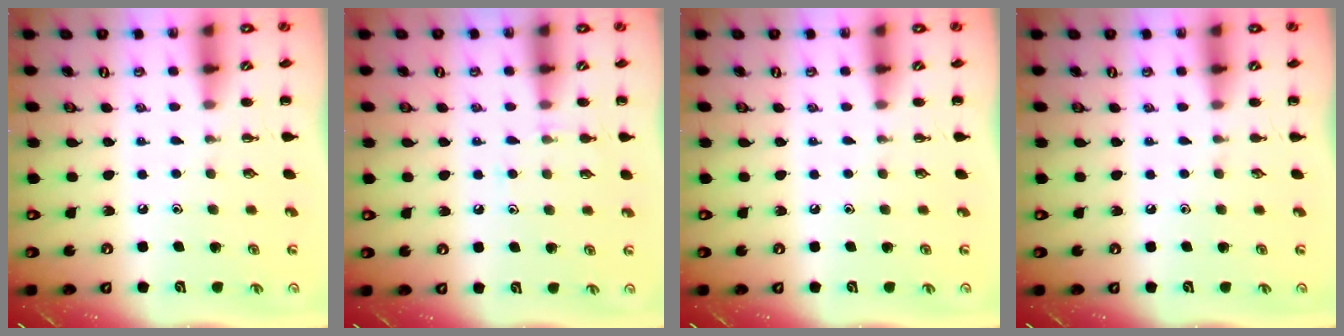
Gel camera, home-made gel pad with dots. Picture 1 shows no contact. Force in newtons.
{"total": 5.7, "press": 5.4, "slide": 1.7}
{"total": 0.0}
{"total": 0.0}